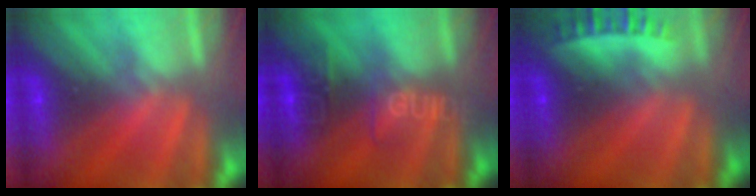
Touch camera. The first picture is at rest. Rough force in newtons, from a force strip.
{"total": 2.7}
{"total": 2.4}